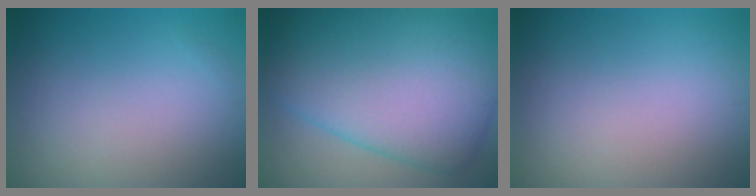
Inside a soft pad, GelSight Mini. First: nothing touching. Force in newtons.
{"total": 12.1, "press": 12.1, "slide": 0.3}
{"total": 0.0}